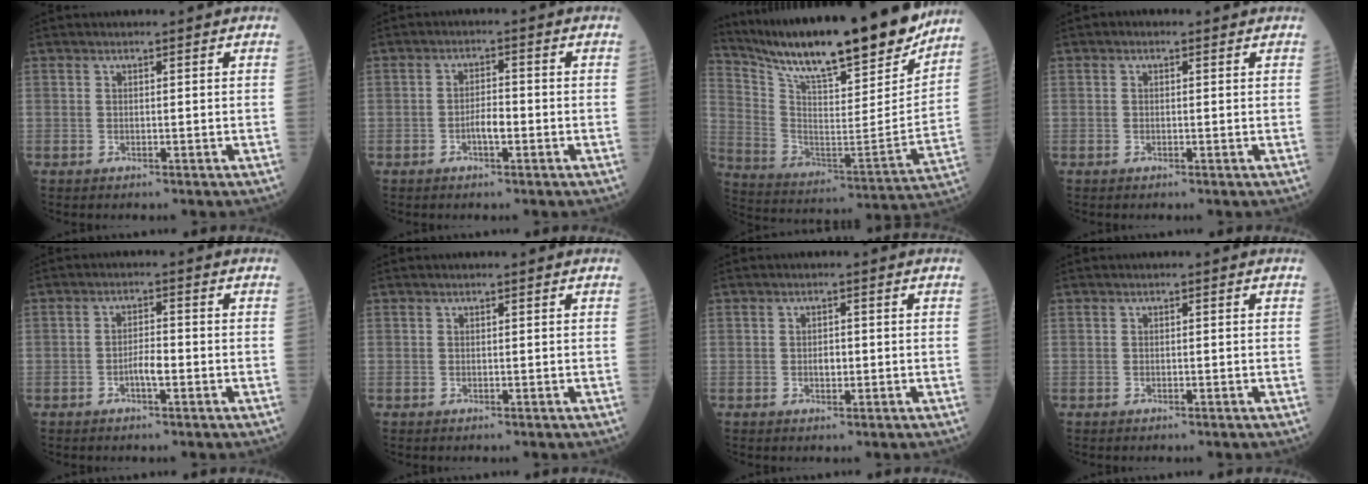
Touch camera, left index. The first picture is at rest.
{"total": 2.6, "force": [-1.2, 0.7, 2.2], "torque": [-0.037, 0.001, -0.024]}
{"total": 25.8, "force": [21.8, 3.4, 13.5], "torque": [-0.243, -0.040, 0.336]}
{"total": 0.7, "force": [0.3, 0.6, 0.3], "torque": [-0.005, 0.001, -0.002]}
{"total": 2.6, "force": [-1.3, 0.5, 2.2], "torque": [-0.036, 0.000, -0.026]}
{"total": 0.0}
{"total": 1.3, "force": [-0.3, 0.8, 1.0], "torque": [-0.017, -0.002, -0.006]}
{"total": 0.0}